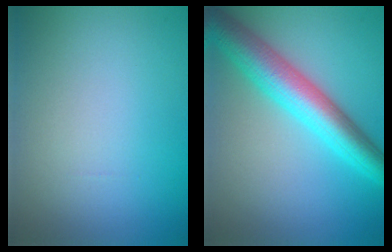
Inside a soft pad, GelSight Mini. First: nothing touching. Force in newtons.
{"total": 7.3, "press": 7.2, "slide": 0.3}